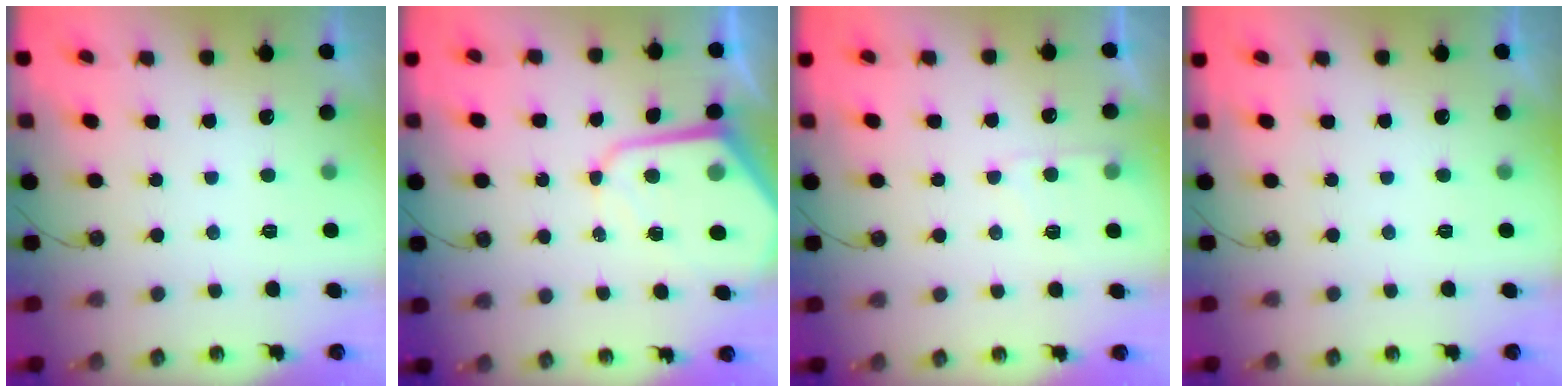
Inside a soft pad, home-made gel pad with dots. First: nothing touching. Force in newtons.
{"total": 9.6, "press": 9.5, "slide": 0.7}
{"total": 5.4, "press": 5.3, "slide": 0.7}
{"total": 0.0}